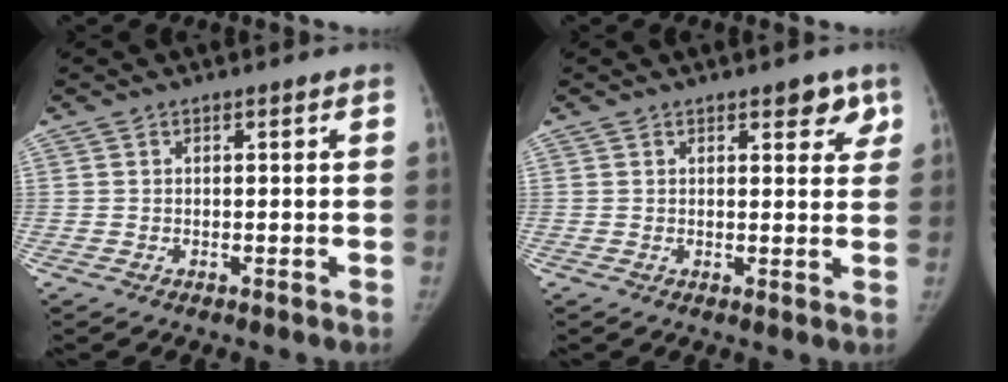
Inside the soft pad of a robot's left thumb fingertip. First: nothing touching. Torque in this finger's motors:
{"motor_torque": [0.40, 0.09, 0.33, -0.27, 0.07]}